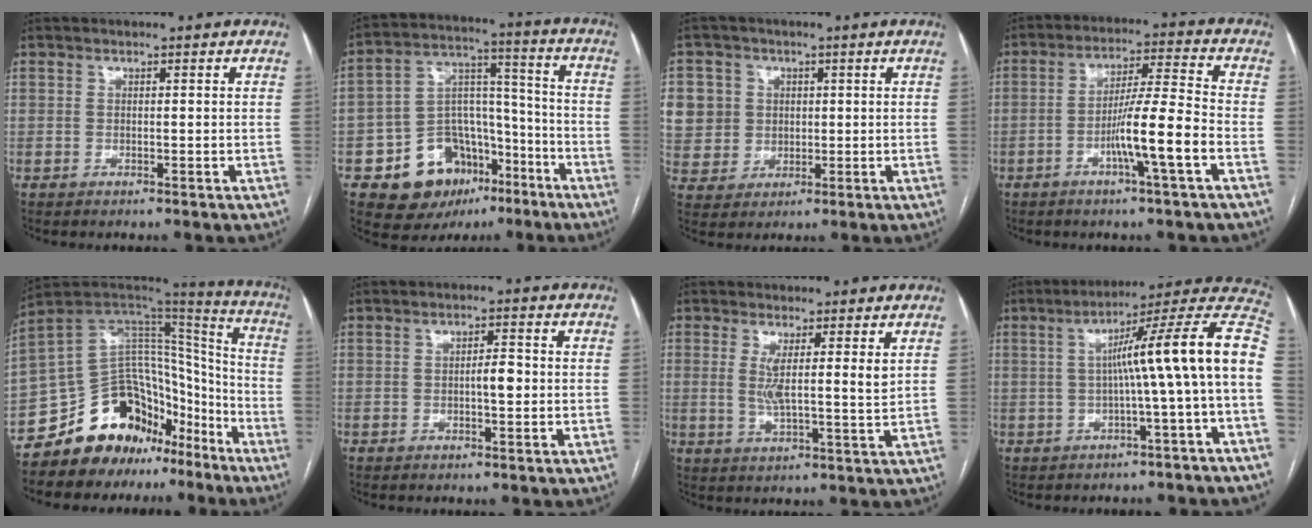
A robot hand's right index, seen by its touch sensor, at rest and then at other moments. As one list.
[{"total": 14.8, "force": [-8.0, 10.5, 6.7], "torque": [-0.097, 0.058, -0.117]}, {"total": 10.7, "force": [2.5, 10.2, 2.3], "torque": [-0.075, 0.033, 0.064]}, {"total": 9.5, "force": [-3.5, -0.6, 8.9], "torque": [-0.158, 0.005, -0.062]}, {"total": 18.2, "force": [-12.9, 11.0, 6.6], "torque": [-0.094, 0.100, -0.207]}, {"total": 2.5, "force": [-0.3, 0.6, 2.4], "torque": [-0.037, 0.004, -0.006]}, {"total": 5.3, "force": [2.1, 0.1, 4.9], "torque": [-0.088, -0.013, 0.037]}, {"total": 14.6, "force": [-0.8, -1.3, 14.5], "torque": [-0.191, 0.038, -0.021]}]